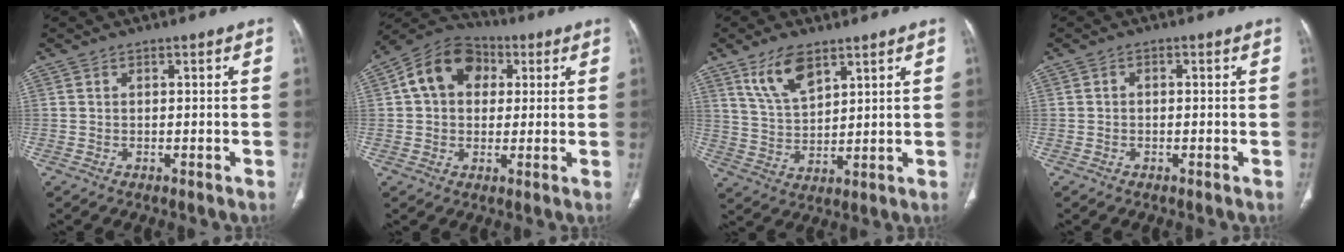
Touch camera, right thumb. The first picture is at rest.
{"total": 12.4, "force": [3.1, 9.4, 7.4], "torque": [-0.106, 0.019, 0.039]}
{"total": 8.9, "force": [5.6, 4.0, 5.7], "torque": [-0.098, -0.028, 0.115]}
{"total": 0.6, "force": [-0.1, 0.5, 0.4], "torque": [-0.003, 0.002, -0.007]}